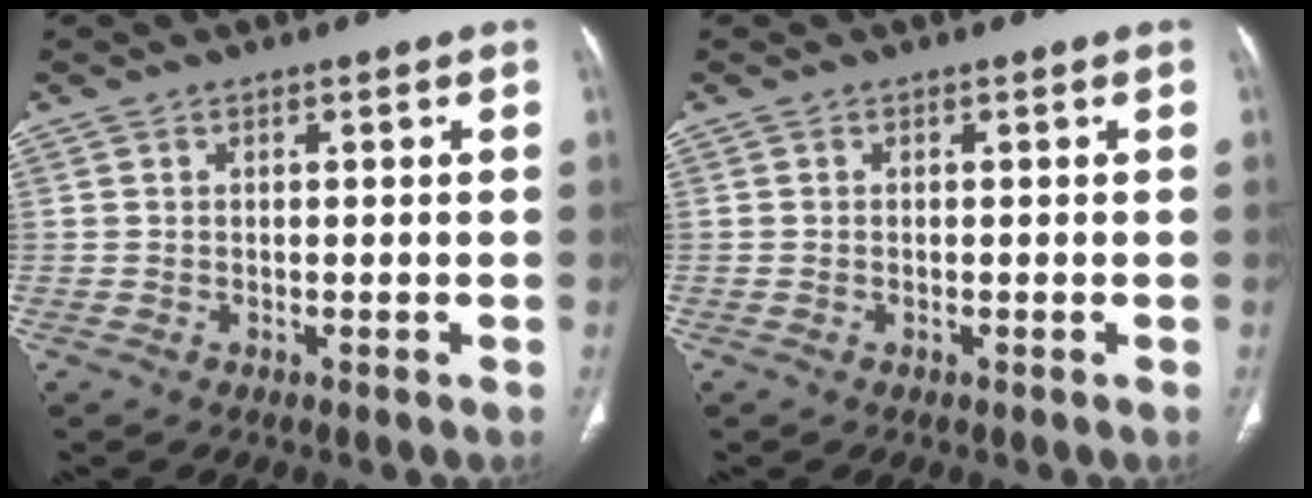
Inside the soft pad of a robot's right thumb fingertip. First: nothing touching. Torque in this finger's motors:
{"motor_torque": [0.10, 0.20, -0.23, -0.38, 0.03]}